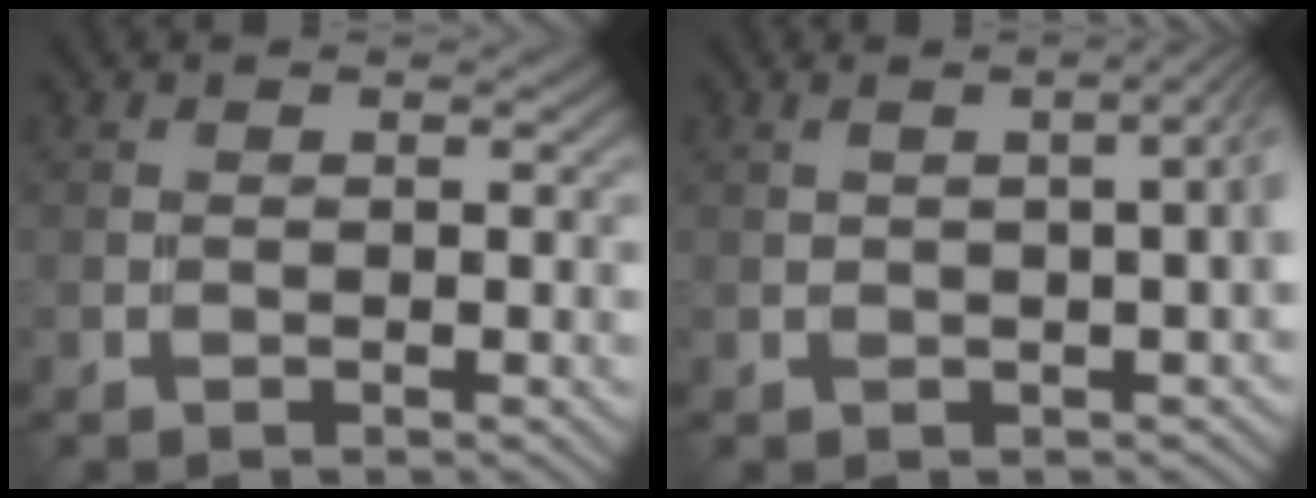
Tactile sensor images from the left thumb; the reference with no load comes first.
{"total": 4.3, "force": [0.3, 1.3, 4.0], "torque": [-0.032, 0.010, 0.011]}